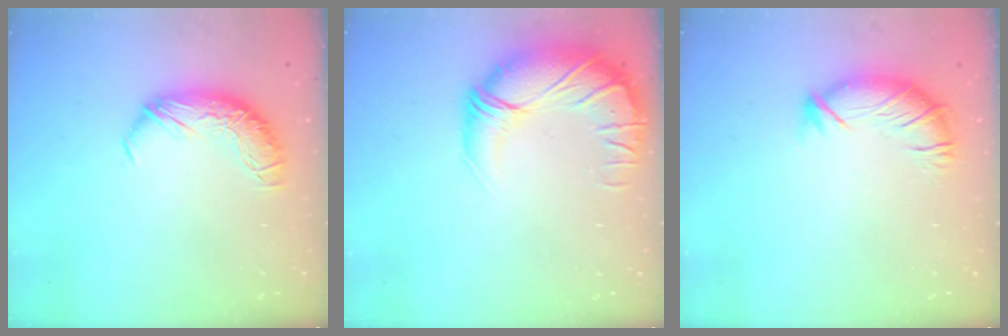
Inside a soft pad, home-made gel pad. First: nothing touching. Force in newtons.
{"total": 4.0, "press": 2.2, "slide": 3.4}
{"total": 2.9, "press": 2.0, "slide": 2.2}